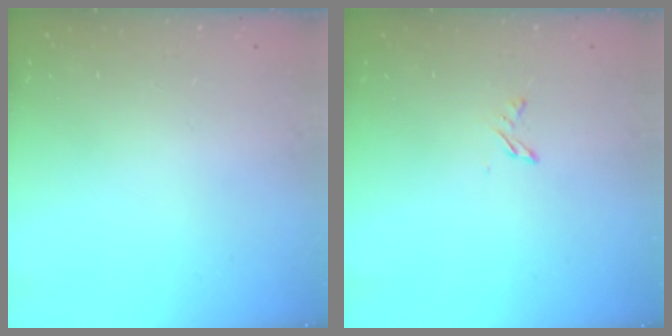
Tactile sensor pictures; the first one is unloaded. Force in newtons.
{"total": 2.6, "press": 2.6, "slide": 0.3}